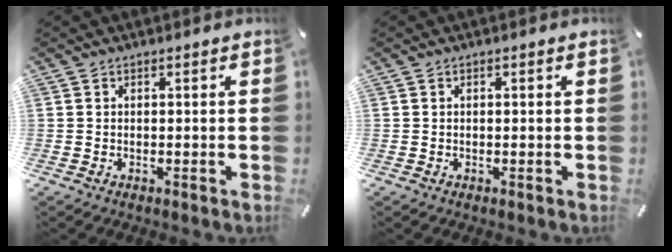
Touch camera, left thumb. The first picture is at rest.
{"total": 0.0}